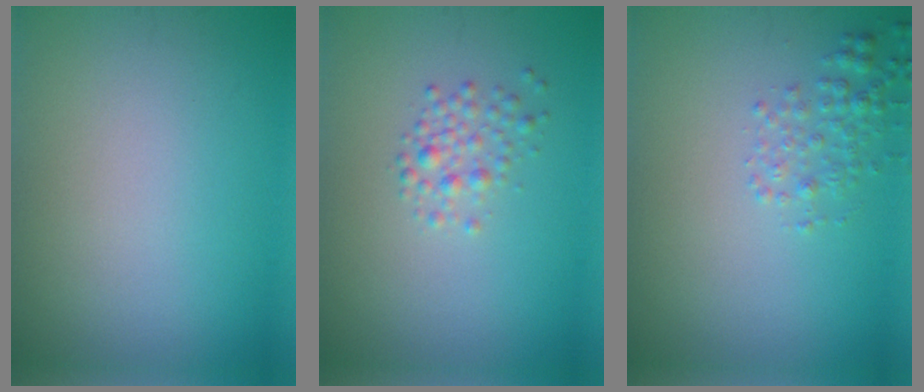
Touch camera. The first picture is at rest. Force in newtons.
{"total": 1.8, "press": 1.8, "slide": 0.0}
{"total": 1.9, "press": 1.9, "slide": 0.1}